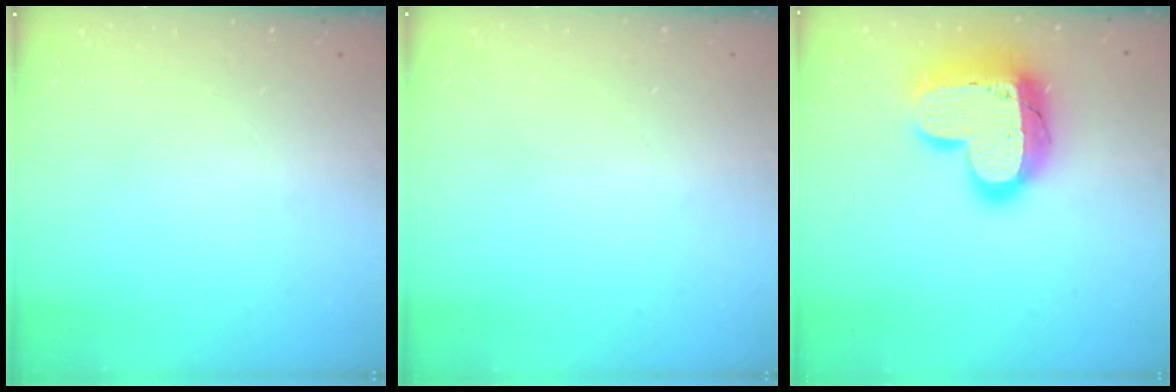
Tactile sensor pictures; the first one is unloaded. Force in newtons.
{"total": 0.6, "press": 0.6, "slide": 0.2}
{"total": 20.4, "press": 20.3, "slide": 1.6}